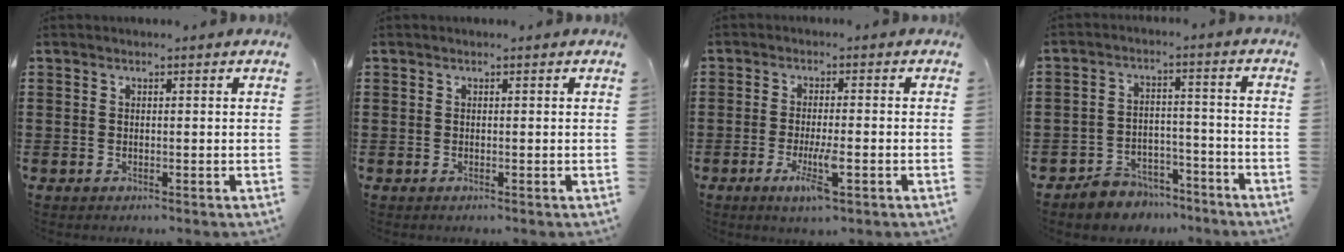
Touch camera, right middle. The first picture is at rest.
{"total": 0.0}
{"total": 5.6, "force": [-2.3, 1.1, 5.0], "torque": [-0.099, -0.011, -0.042]}
{"total": 5.2, "force": [-4.9, 1.6, 0.2], "torque": [-0.003, 0.020, -0.099]}